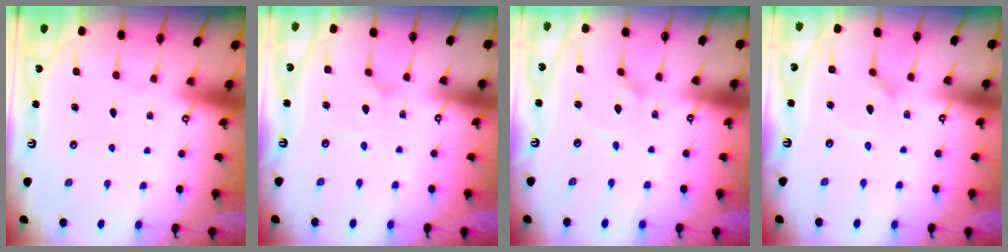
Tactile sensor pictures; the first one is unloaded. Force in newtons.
{"total": 1.8, "press": 1.8, "slide": 0.1}
{"total": 1.8, "press": 1.8, "slide": 0.1}
{"total": 1.0, "press": 1.0, "slide": 0.0}